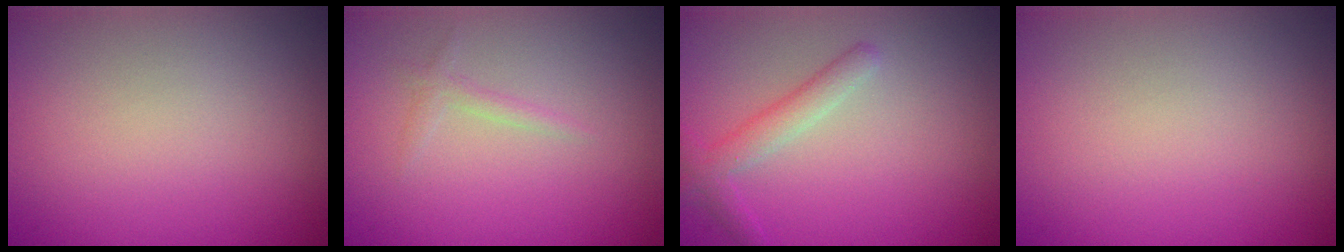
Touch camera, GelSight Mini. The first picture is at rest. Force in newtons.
{"total": 0.9, "press": 0.9, "slide": 0.1}
{"total": 2.2, "press": 2.2, "slide": 0.1}
{"total": 0.0}